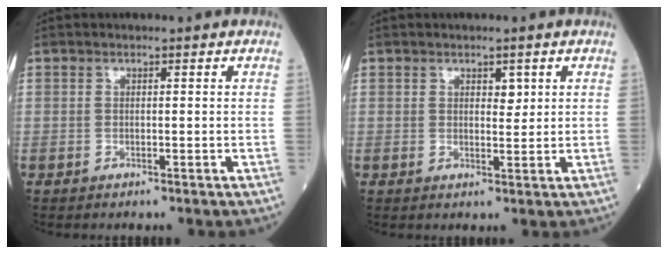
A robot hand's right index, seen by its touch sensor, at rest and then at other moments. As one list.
[{"total": 2.0, "force": [0.9, 1.0, 1.5], "torque": [-0.018, -0.002, 0.014]}]